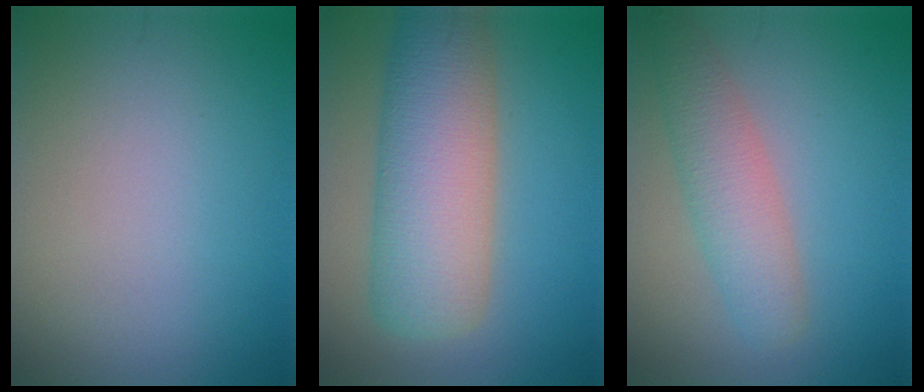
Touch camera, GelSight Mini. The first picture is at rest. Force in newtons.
{"total": 9.3, "press": 9.3, "slide": 0.4}
{"total": 4.1, "press": 4.1, "slide": 0.3}